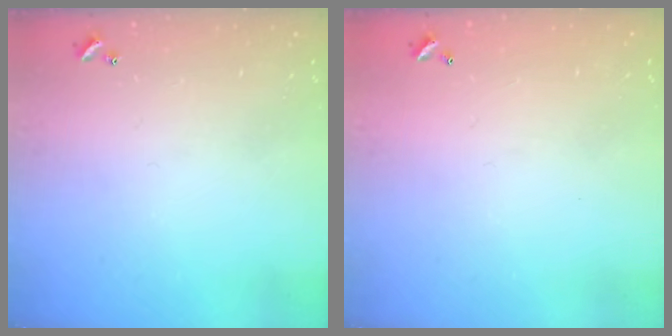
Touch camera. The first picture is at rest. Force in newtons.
{"total": 2.9, "press": 2.9, "slide": 0.1}